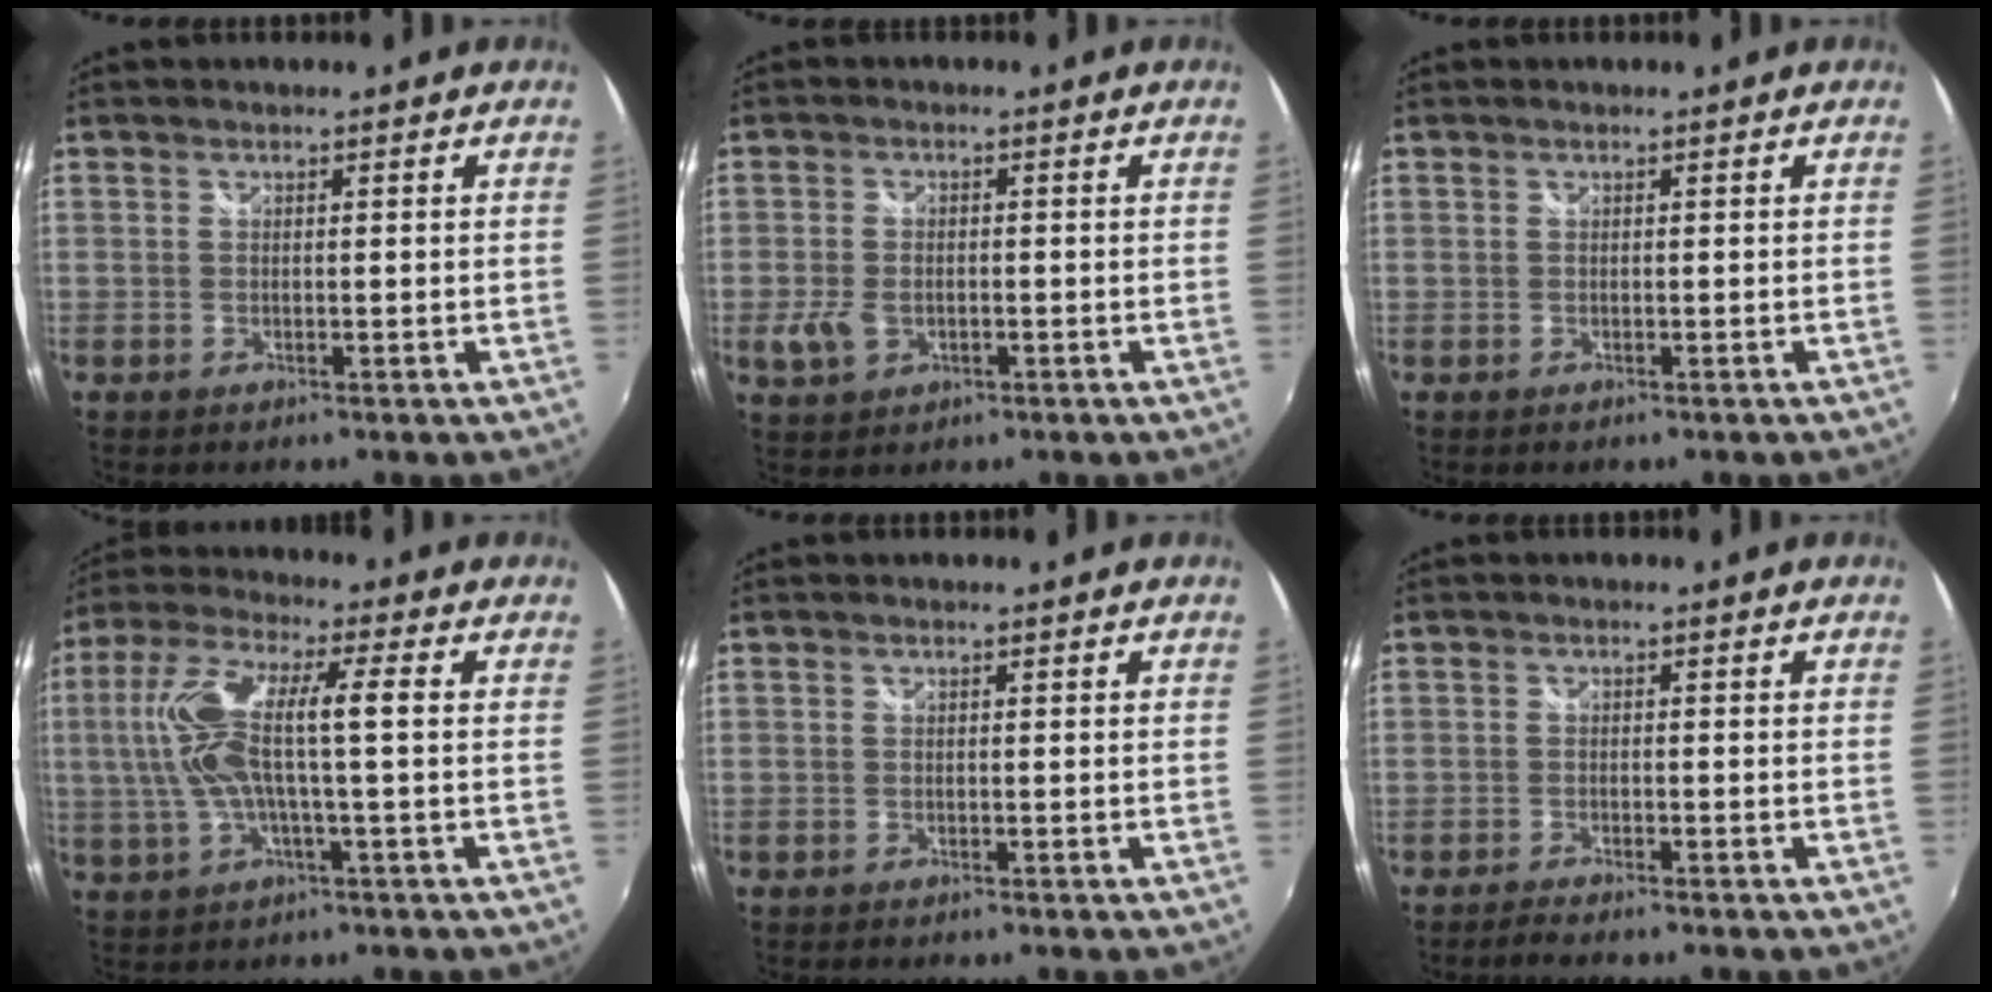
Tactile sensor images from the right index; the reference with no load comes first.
{"total": 5.3, "force": [-1.4, 3.5, 3.7], "torque": [-0.088, -0.003, -0.022]}
{"total": 0.5, "force": [-0.2, 0.5, 0.0], "torque": [-0.001, -0.001, -0.002]}
{"total": 13.1, "force": [-0.2, 2.7, 12.8], "torque": [-0.253, 0.007, -0.002]}
{"total": 1.1, "force": [-1.0, 0.4, 0.3], "torque": [-0.010, -0.004, -0.017]}
{"total": 2.7, "force": [-2.5, 0.2, 1.0], "torque": [-0.032, -0.006, -0.047]}